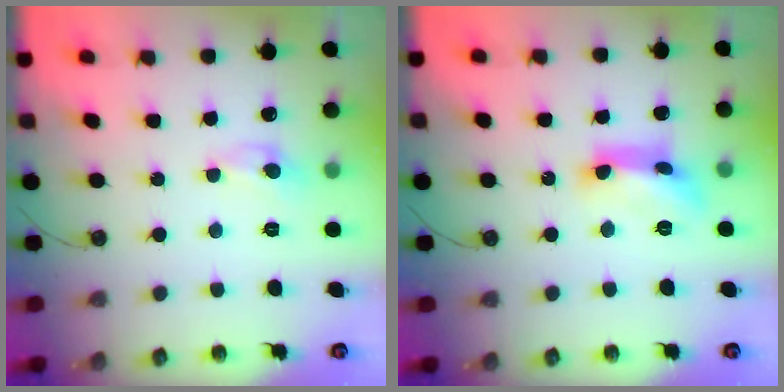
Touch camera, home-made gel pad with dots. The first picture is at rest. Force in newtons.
{"total": 9.7, "press": 9.6, "slide": 0.6}